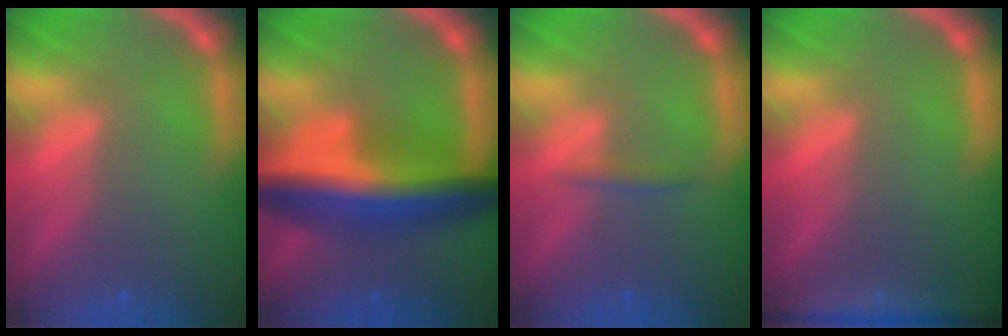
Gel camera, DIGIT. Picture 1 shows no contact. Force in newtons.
{"total": 9.5}
{"total": 0.9}
{"total": 5.0}